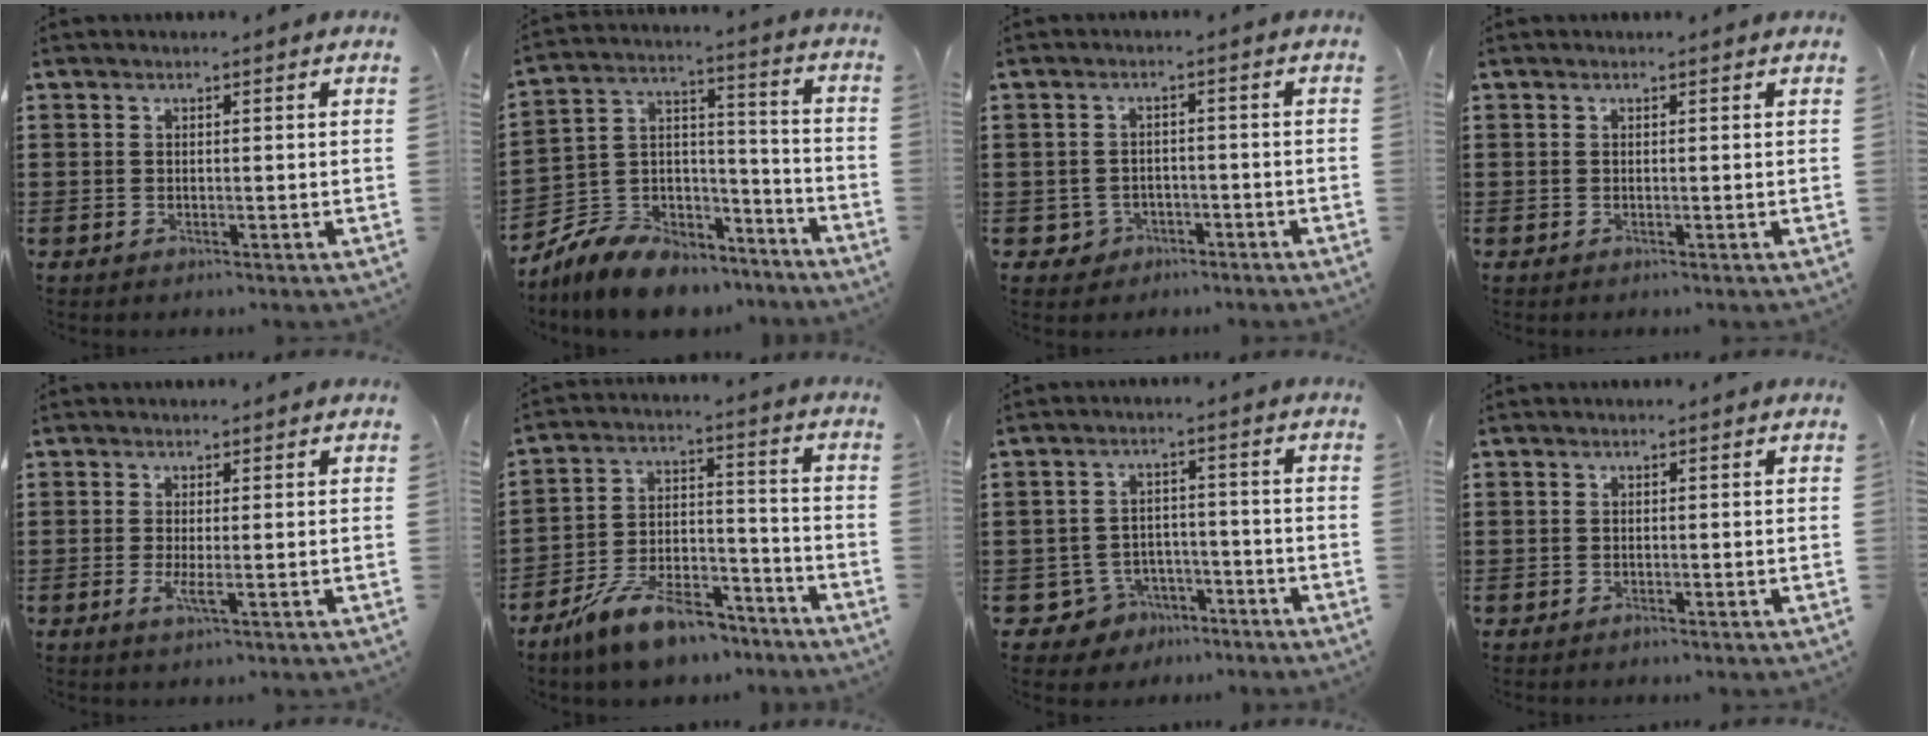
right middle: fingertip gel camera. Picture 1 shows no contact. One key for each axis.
{"total": 8.6, "fx": -7.5, "fy": 4.0, "fz": 1.5, "tx": -0.050, "ty": 0.014, "tz": -0.149}
{"total": 2.5, "fx": -1.8, "fy": 1.7, "fz": 0.4, "tx": -0.015, "ty": 0.003, "tz": -0.042}
{"total": 0.0}
{"total": 2.1, "fx": -0.5, "fy": 0.4, "fz": 2.0, "tx": -0.044, "ty": -0.005, "tz": -0.012}
{"total": 11.5, "fx": -9.5, "fy": 3.4, "fz": 5.5, "tx": -0.104, "ty": 0.038, "tz": -0.182}
{"total": 4.9, "fx": -4.0, "fy": 2.8, "fz": 0.7, "tx": -0.036, "ty": 0.011, "tz": -0.084}
{"total": 0.6, "fx": -0.6, "fy": 0.3, "fz": 0.1, "tx": -0.003, "ty": 0.000, "tz": -0.012}